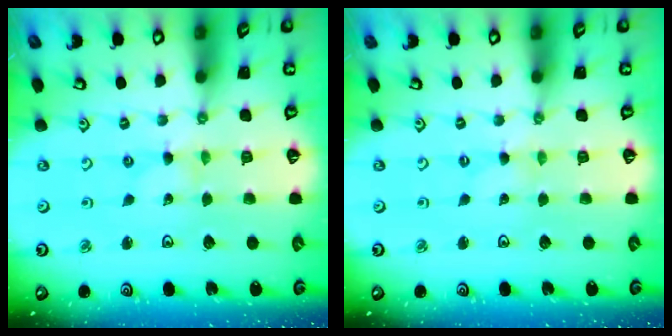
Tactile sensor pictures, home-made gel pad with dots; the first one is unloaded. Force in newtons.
{"total": 0.0}